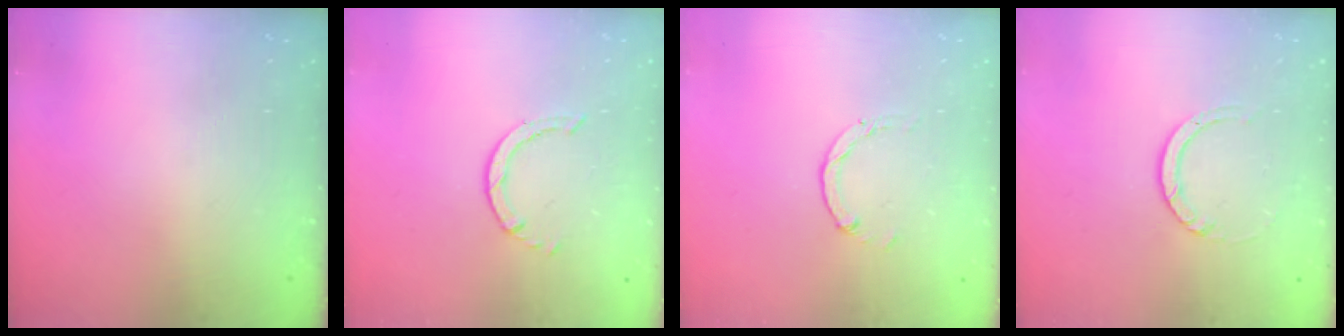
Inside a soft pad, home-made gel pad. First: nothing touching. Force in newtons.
{"total": 0.6, "press": 0.6, "slide": 0.1}
{"total": 1.5, "press": 1.5, "slide": 0.2}
{"total": 3.0, "press": 3.0, "slide": 0.3}